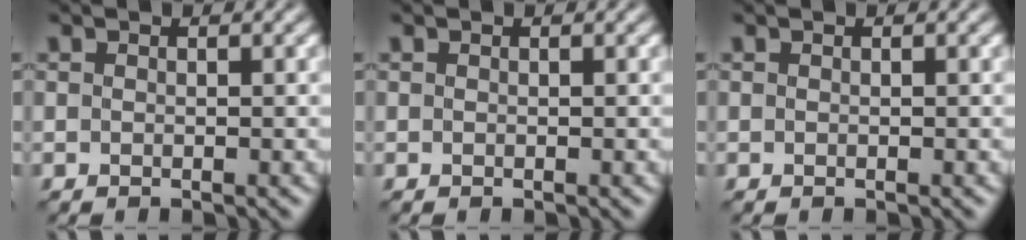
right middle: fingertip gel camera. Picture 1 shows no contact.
{"total": 0.0}
{"total": 0.0}